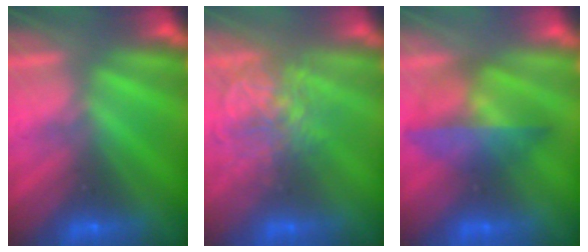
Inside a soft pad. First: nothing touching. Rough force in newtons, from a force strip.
{"total": 3.7}
{"total": 3.9}